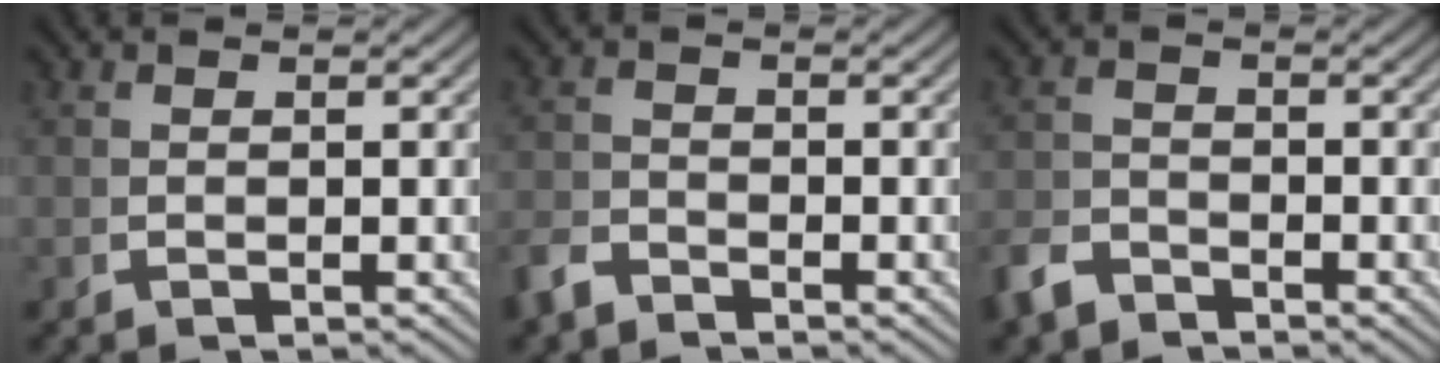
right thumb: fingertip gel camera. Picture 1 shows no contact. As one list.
[{"total": 1.8, "force": [-1.8, 0.3, 0.1], "torque": [0.008, -0.003, -0.036]}, {"total": 2.5, "force": [-2.4, 0.8, 0.2], "torque": [0.004, -0.007, -0.044]}]